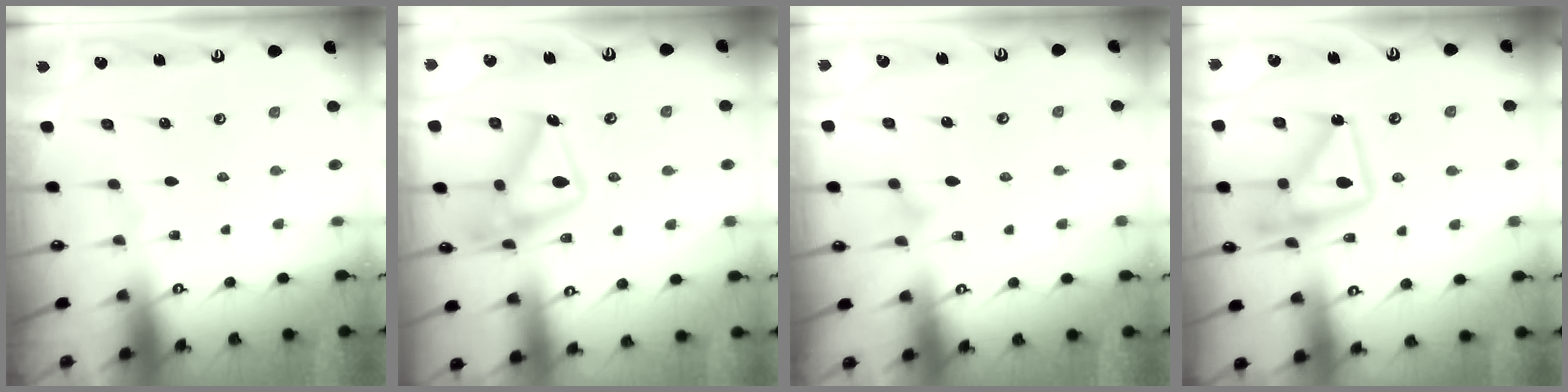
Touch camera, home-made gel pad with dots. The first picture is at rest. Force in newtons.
{"total": 17.5, "press": 17.4, "slide": 1.0}
{"total": 9.7, "press": 9.7, "slide": 0.3}
{"total": 15.3, "press": 15.3, "slide": 1.3}